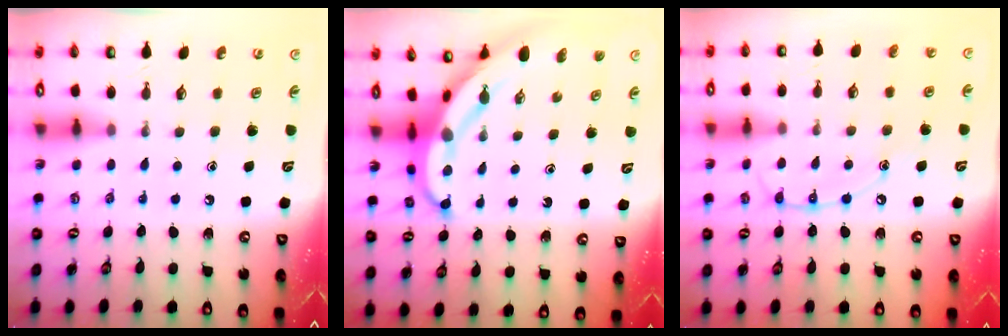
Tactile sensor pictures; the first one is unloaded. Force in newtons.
{"total": 7.7, "press": 7.6, "slide": 1.4}
{"total": 11.0, "press": 11.0, "slide": 0.9}